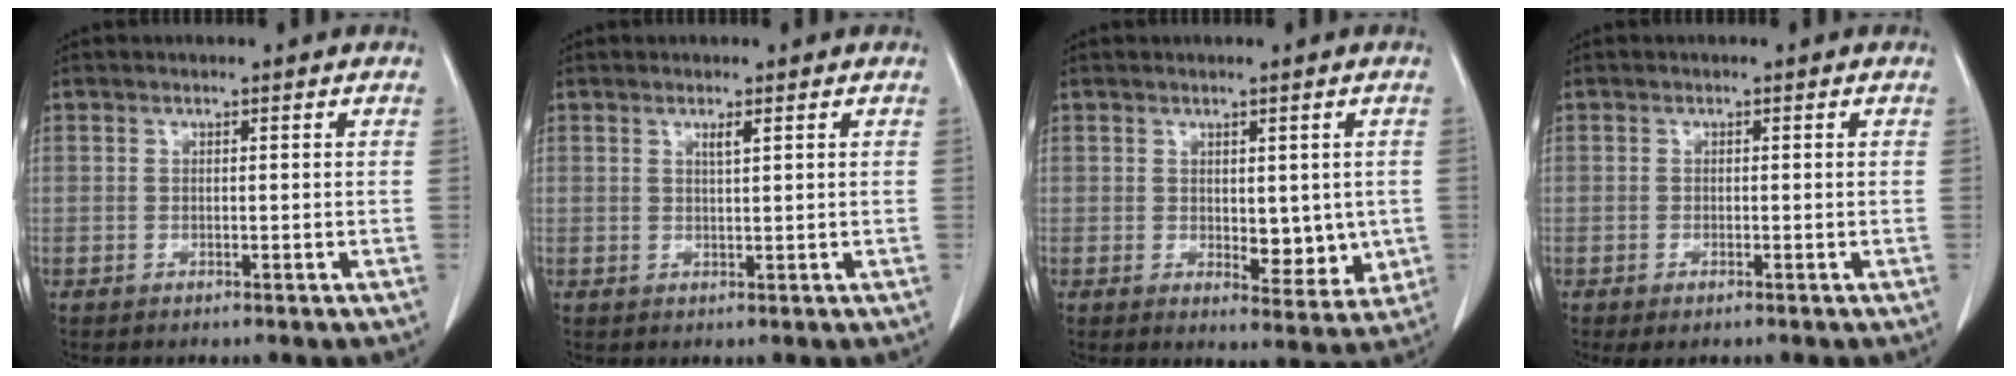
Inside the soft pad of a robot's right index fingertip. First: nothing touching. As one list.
[{"total": 1.1, "force": [0.7, 0.0, 0.9], "torque": [-0.018, -0.003, 0.012]}, {"total": 6.0, "force": [-0.1, 3.1, 5.2], "torque": [-0.052, -0.013, 0.008]}, {"total": 1.6, "force": [-1.0, 0.5, 1.1], "torque": [-0.022, -0.005, -0.012]}]